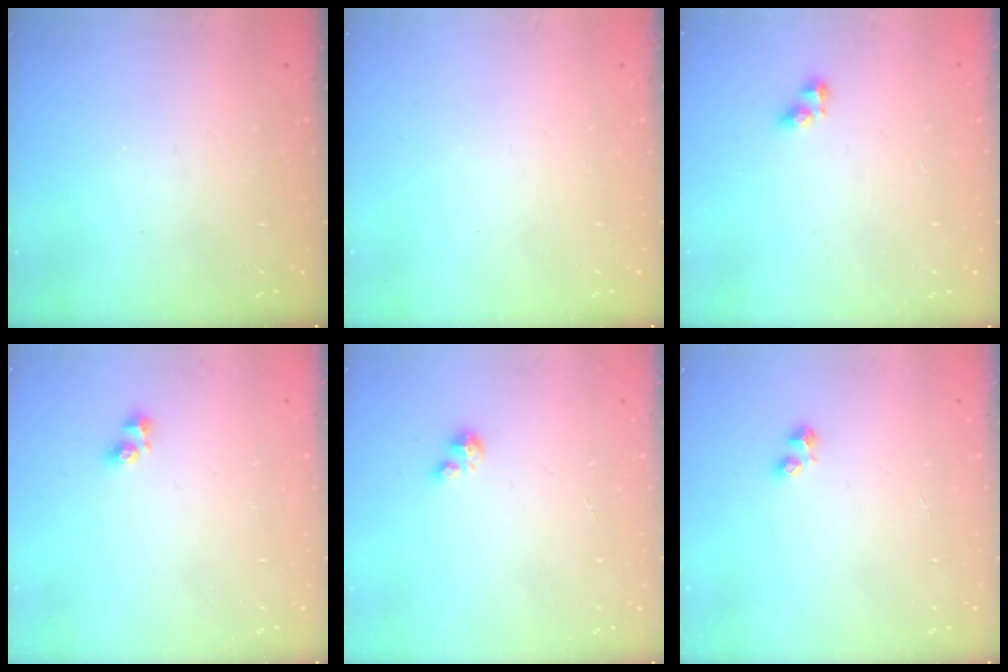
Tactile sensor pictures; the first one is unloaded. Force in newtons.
{"total": 0.0}
{"total": 3.7, "press": 3.7, "slide": 0.5}
{"total": 4.6, "press": 4.6, "slide": 0.3}
{"total": 1.0, "press": 1.0, "slide": 0.2}
{"total": 2.9, "press": 2.8, "slide": 0.6}